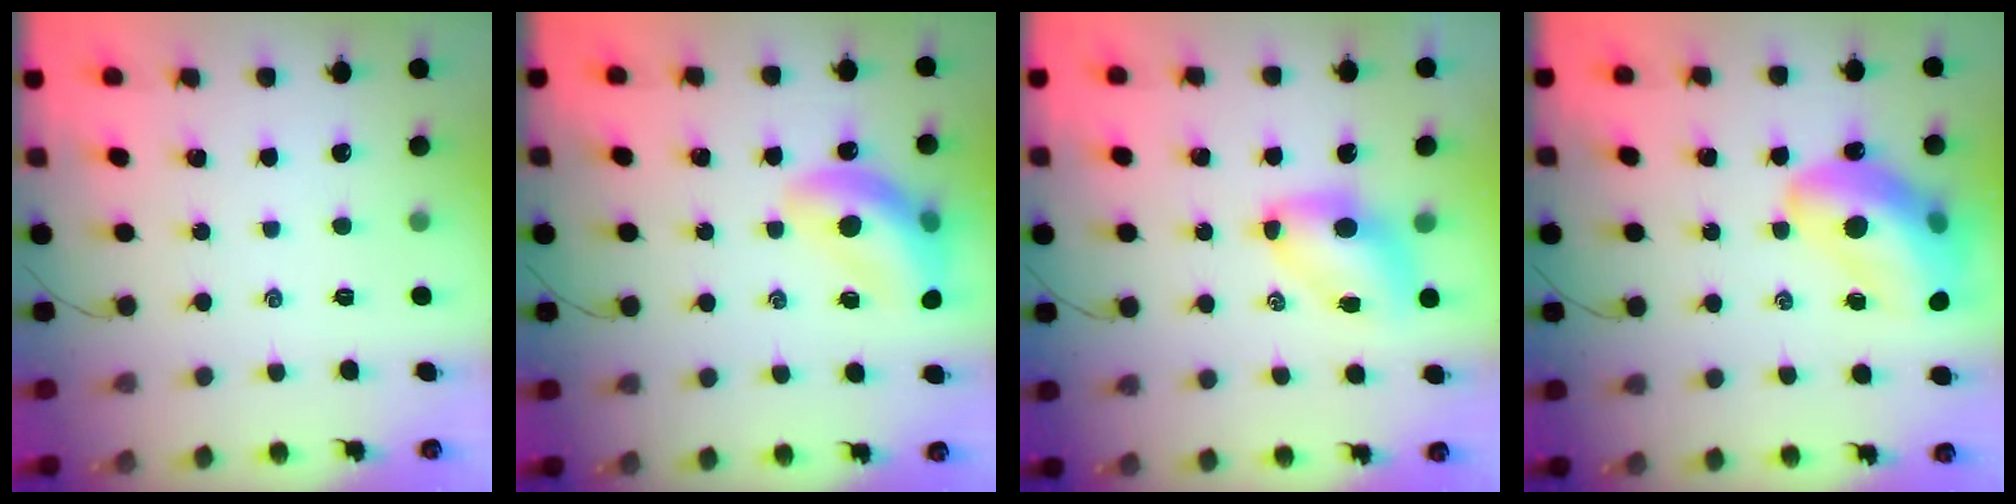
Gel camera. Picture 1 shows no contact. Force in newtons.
{"total": 16.2, "press": 15.8, "slide": 3.7}
{"total": 7.2, "press": 7.1, "slide": 1.2}
{"total": 20.5, "press": 19.9, "slide": 5.1}